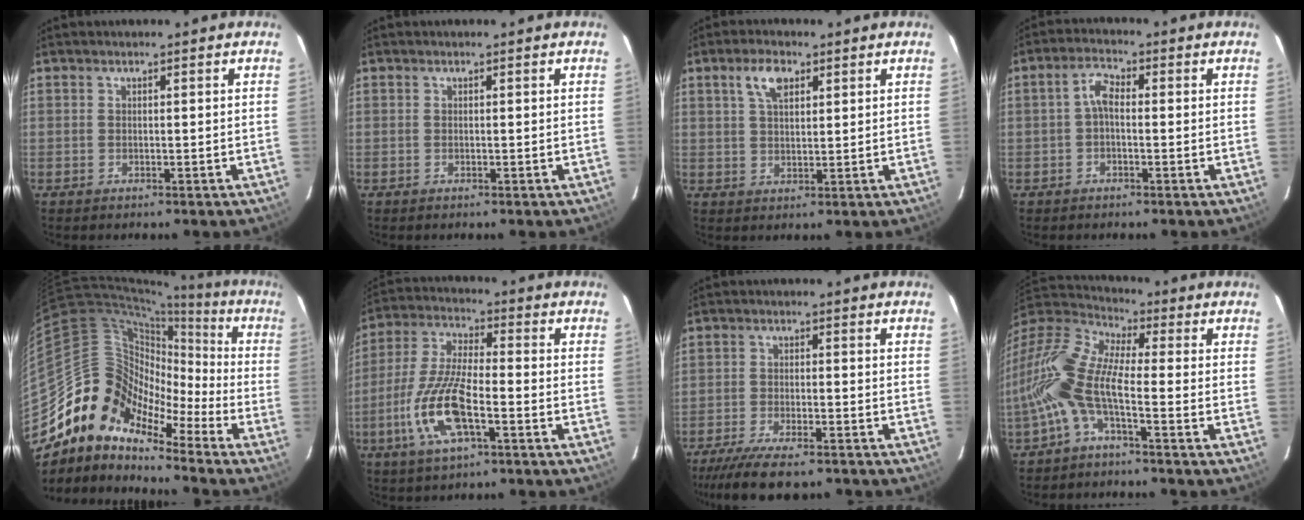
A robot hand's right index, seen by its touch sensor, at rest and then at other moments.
{"total": 0.0}
{"total": 5.1, "force": [2.6, 2.5, 3.7], "torque": [-0.067, 0.010, 0.048]}
{"total": 3.1, "force": [-0.4, 1.6, 2.6], "torque": [-0.053, 0.012, -0.009]}
{"total": 12.7, "force": [-9.3, 7.6, 4.1], "torque": [-0.068, 0.033, -0.204]}
{"total": 13.9, "force": [-5.3, 4.2, 12.1], "torque": [-0.263, -0.008, -0.104]}
{"total": 11.9, "force": [-9.9, 2.8, 6.1], "torque": [-0.141, -0.030, -0.165]}
{"total": 14.8, "force": [-4.7, 4.8, 13.1], "torque": [-0.267, -0.003, -0.105]}